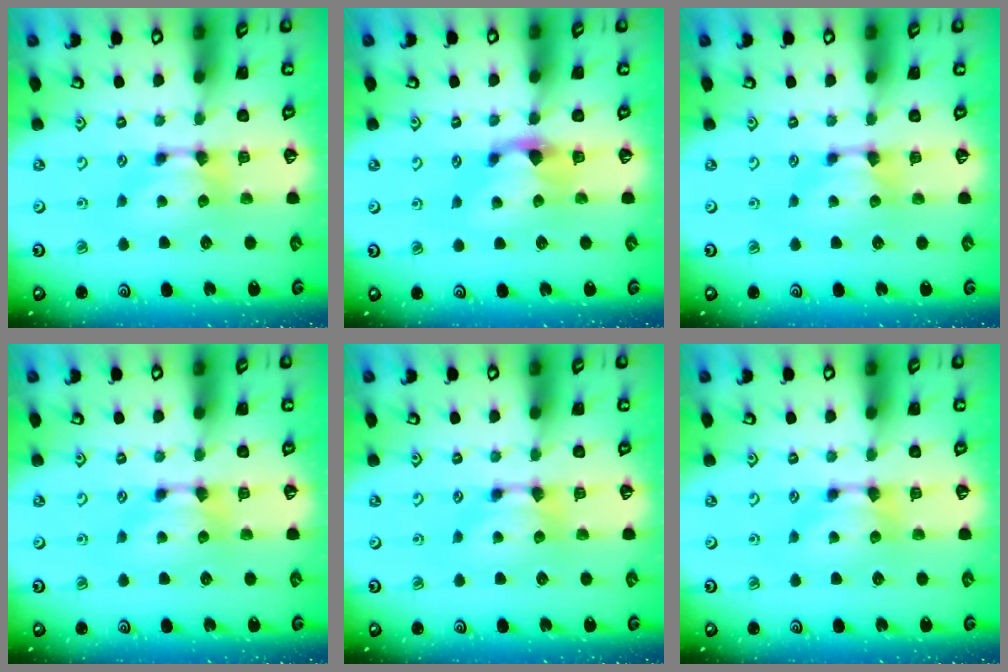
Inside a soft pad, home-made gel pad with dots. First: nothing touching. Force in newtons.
{"total": 1.1, "press": 0.2, "slide": 1.1}
{"total": 0.5, "press": 0.2, "slide": 0.5}
{"total": 0.0}
{"total": 0.0}
{"total": 0.0}